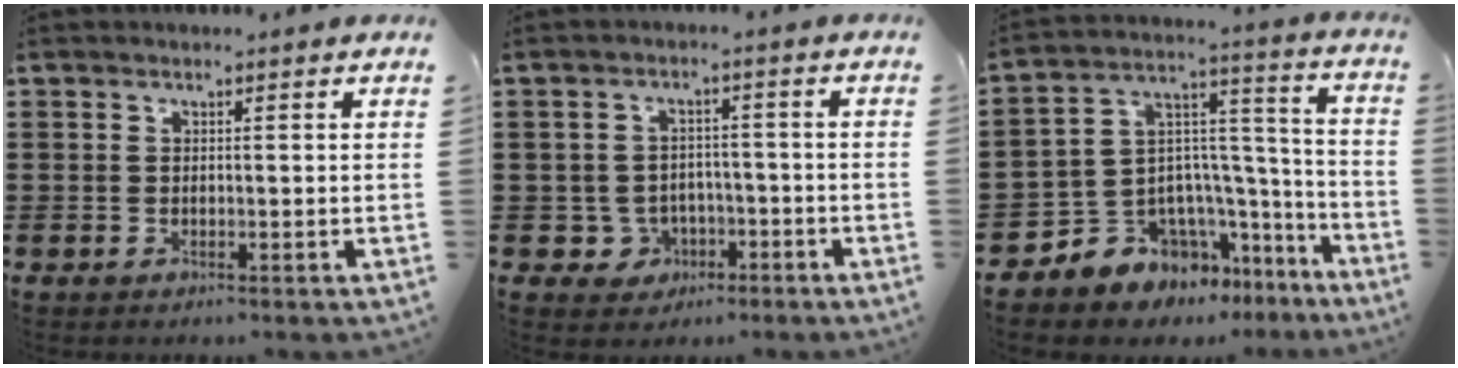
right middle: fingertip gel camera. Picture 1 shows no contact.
{"total": 4.0, "force": [-2.0, 3.3, 0.9], "torque": [-0.028, 0.008, -0.042]}
{"total": 7.9, "force": [-6.0, 5.1, 0.3], "torque": [-0.044, -0.013, -0.116]}